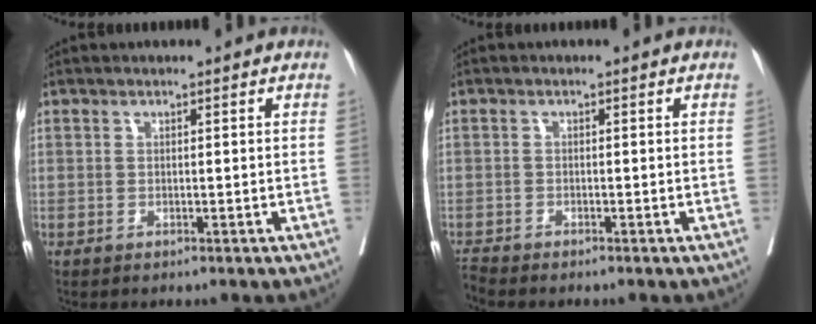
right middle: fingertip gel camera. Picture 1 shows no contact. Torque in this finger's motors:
{"motor_torque": [-0.51, -0.10, -0.02, -0.01]}